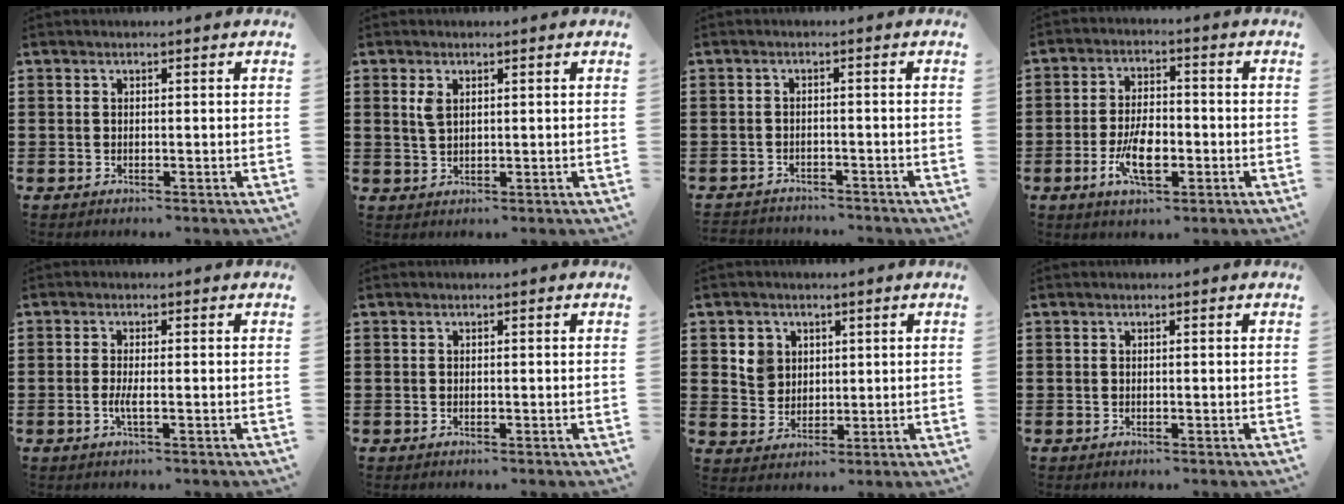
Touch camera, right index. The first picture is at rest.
{"total": 2.3, "force": [1.0, 1.1, 1.8], "torque": [-0.040, 0.004, 0.018]}
{"total": 1.9, "force": [-1.9, 0.3, -0.2], "torque": [-0.004, 0.000, -0.042]}
{"total": 7.1, "force": [-2.3, 3.2, 5.9], "torque": [-0.124, 0.000, -0.044]}
{"total": 2.3, "force": [-0.6, 0.3, 2.2], "torque": [-0.046, -0.006, -0.013]}
{"total": 0.0}
{"total": 4.7, "force": [1.8, 4.2, 1.2], "torque": [-0.033, 0.011, 0.031]}
{"total": 0.0}